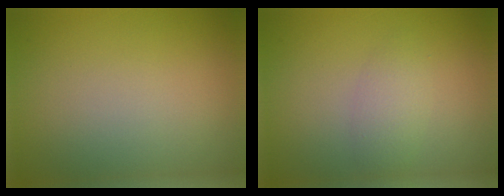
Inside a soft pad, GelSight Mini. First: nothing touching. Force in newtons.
{"total": 1.9, "press": 1.9, "slide": 0.1}